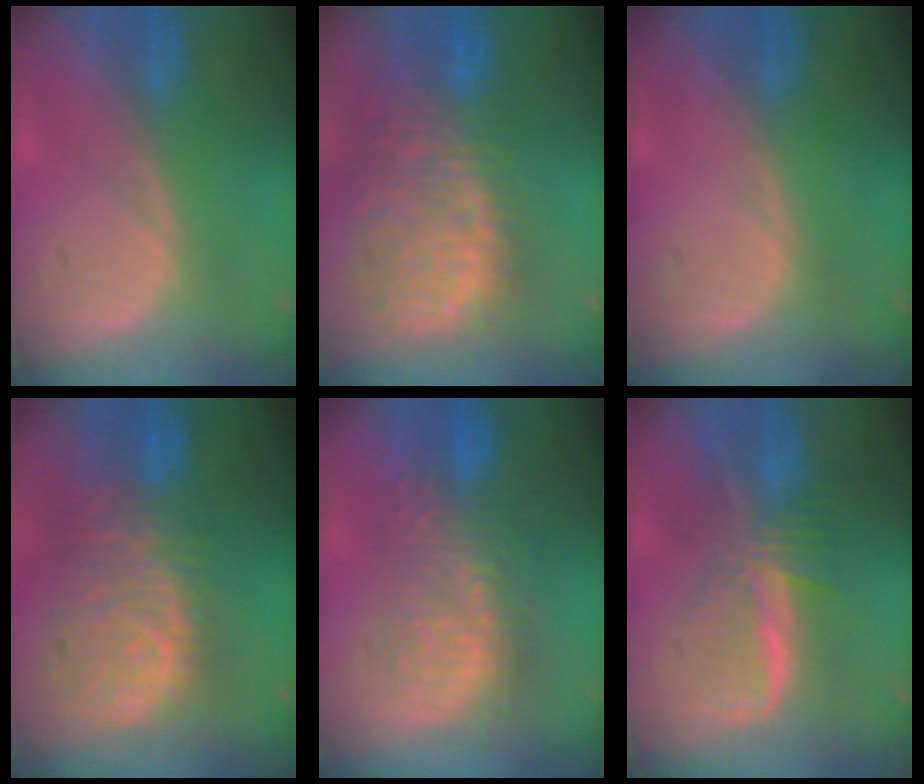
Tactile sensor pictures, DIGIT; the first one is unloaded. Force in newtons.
{"total": 13.7, "press": 11.1, "slide": 7.9}
{"total": 0.0}
{"total": 11.2, "press": 9.6, "slide": 5.8}
{"total": 9.5, "press": 8.8, "slide": 3.5}
{"total": 8.1, "press": 6.9, "slide": 4.1}